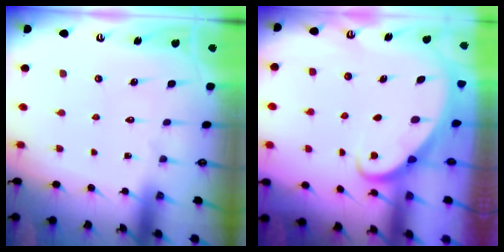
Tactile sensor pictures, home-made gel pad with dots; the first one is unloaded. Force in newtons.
{"total": 2.2, "press": 2.2, "slide": 0.2}